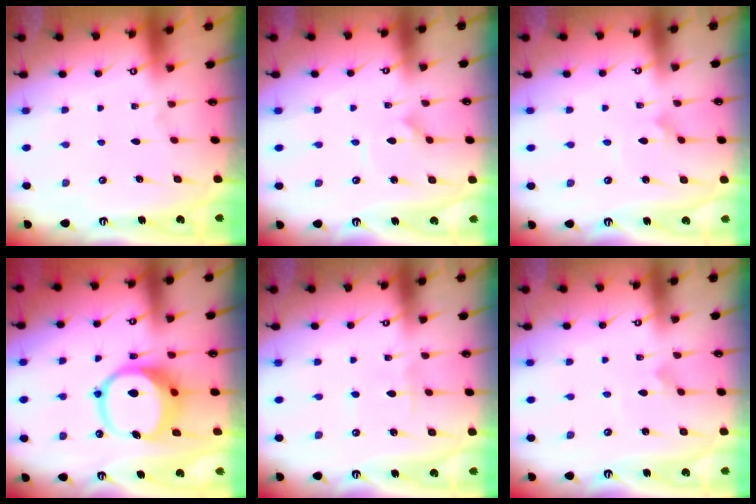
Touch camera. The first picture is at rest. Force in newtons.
{"total": 3.0, "press": 3.0, "slide": 0.2}
{"total": 2.3, "press": 2.3, "slide": 0.1}
{"total": 11.5, "press": 11.3, "slide": 2.1}
{"total": 2.9, "press": 2.9, "slide": 0.3}
{"total": 2.3, "press": 2.3, "slide": 0.1}